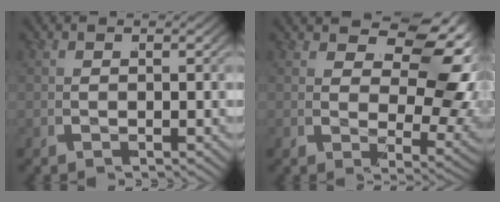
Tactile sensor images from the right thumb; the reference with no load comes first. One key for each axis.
{"total": 9.0, "fx": 3.7, "fy": 4.5, "fz": 6.9, "tx": -0.085, "ty": -0.017, "tz": 0.064}